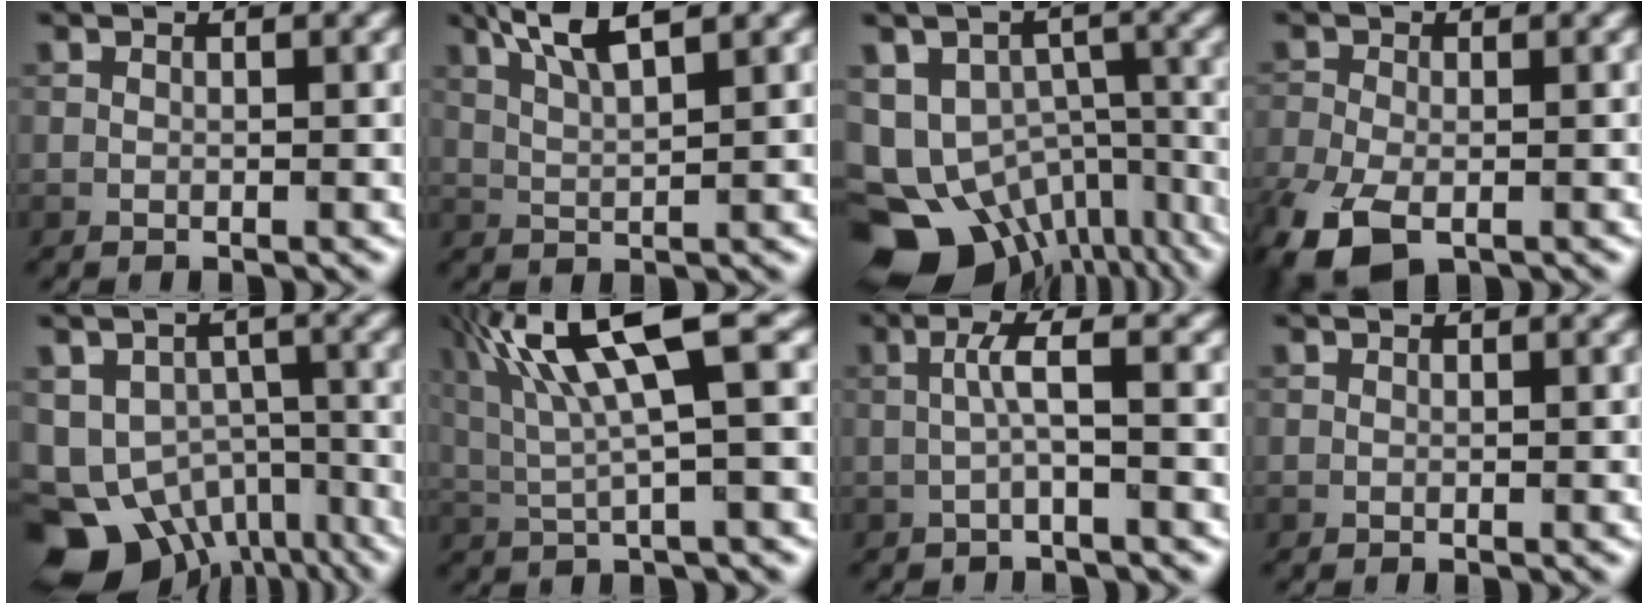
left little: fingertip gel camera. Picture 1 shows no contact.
{"total": 4.7, "force": [2.8, 0.8, 3.7], "torque": [-0.073, 0.014, 0.056]}
{"total": 16.6, "force": [-9.6, 11.1, 7.7], "torque": [-0.148, -0.046, -0.105]}
{"total": 7.1, "force": [-3.9, 3.6, 4.6], "torque": [-0.113, -0.028, -0.074]}
{"total": 12.9, "force": [-8.1, 8.4, 5.6], "torque": [-0.100, -0.032, -0.102]}
{"total": 10.4, "force": [3.8, 2.0, 9.5], "torque": [-0.177, 0.024, 0.073]}
{"total": 2.5, "force": [-0.1, 0.1, 2.5], "torque": [-0.051, 0.009, -0.008]}
{"total": 0.0}